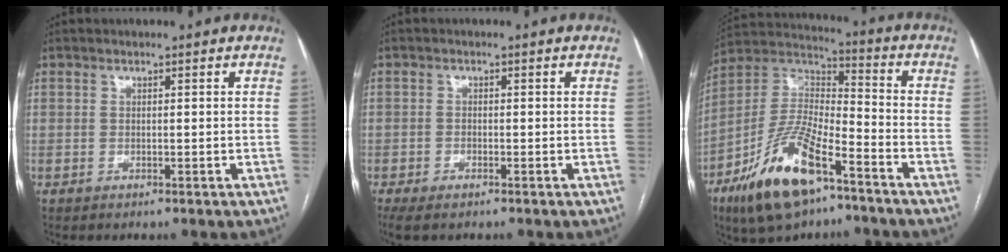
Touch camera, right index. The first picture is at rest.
{"total": 3.4, "force": [-2.5, 1.5, 1.9], "torque": [-0.038, -0.007, -0.039]}
{"total": 17.2, "force": [-10.0, 5.4, 12.8], "torque": [-0.263, -0.006, -0.182]}